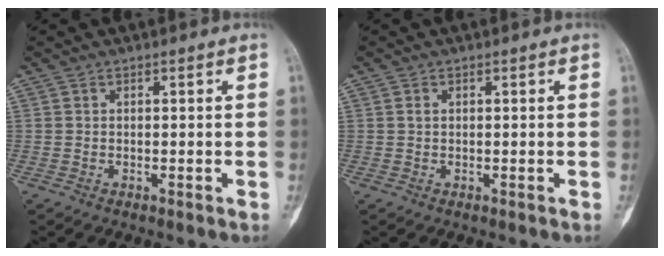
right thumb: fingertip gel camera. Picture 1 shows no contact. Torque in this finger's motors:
{"motor_torque": [-0.34, 0.24, 0.06, -0.04, -0.03]}